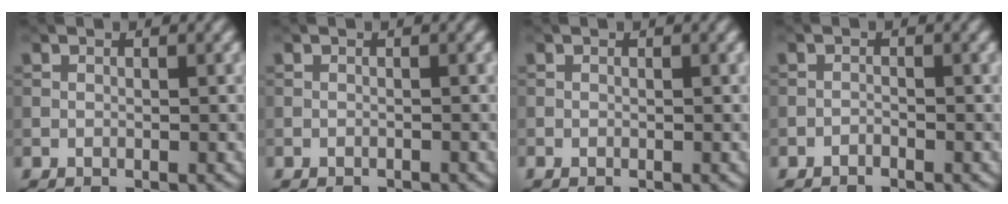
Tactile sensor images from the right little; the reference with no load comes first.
{"total": 1.7, "force": [-1.6, 0.3, 0.5], "torque": [-0.004, -0.005, -0.024]}
{"total": 0.0}
{"total": 0.0}